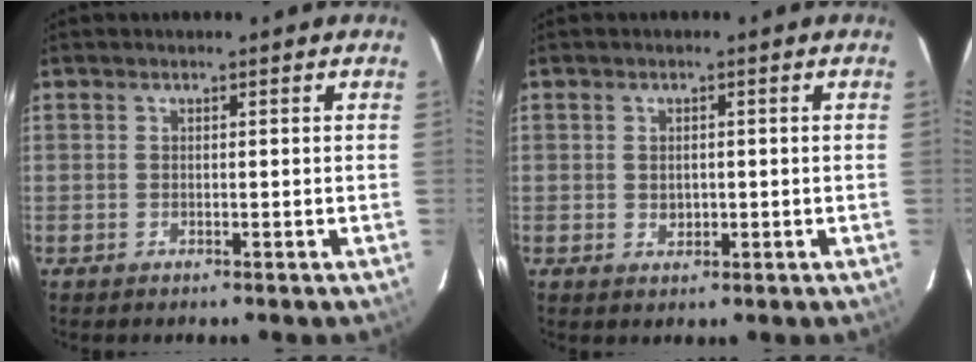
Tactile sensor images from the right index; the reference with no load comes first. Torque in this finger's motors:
{"motor_torque": [-0.09, 0.07, -0.08, 0.00]}